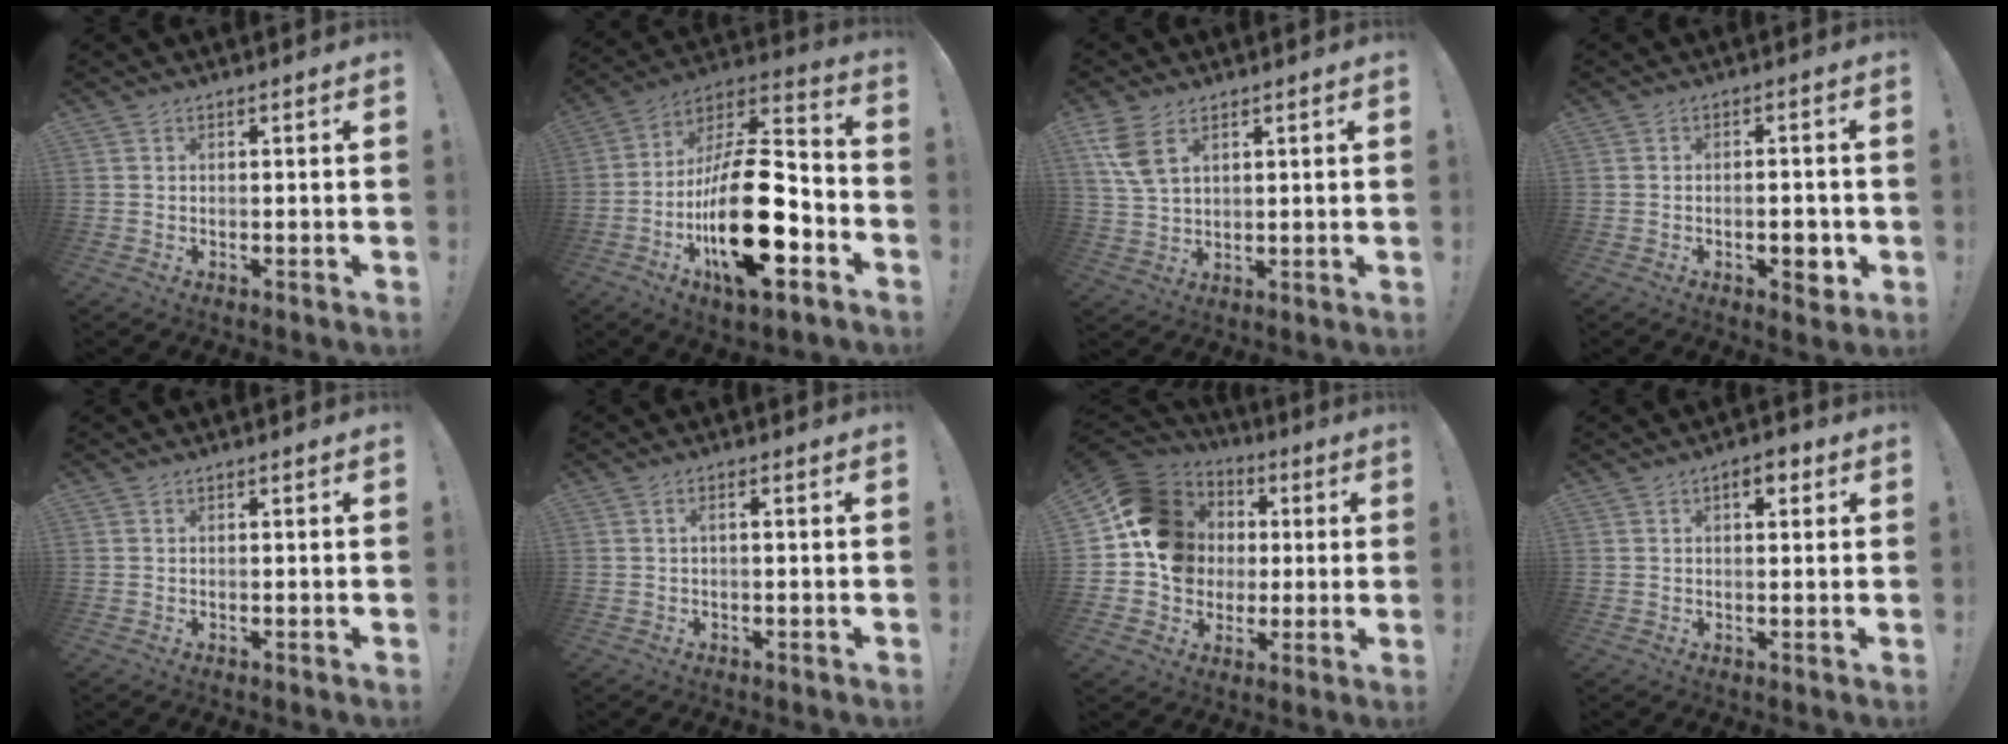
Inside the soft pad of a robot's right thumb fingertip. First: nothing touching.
{"total": 27.5, "force": [-8.0, 11.2, 23.8], "torque": [-0.428, 0.042, -0.126]}
{"total": 8.5, "force": [4.1, 4.8, 5.7], "torque": [-0.117, -0.009, 0.078]}
{"total": 4.7, "force": [-1.8, 2.1, 3.8], "torque": [-0.039, 0.004, -0.031]}
{"total": 0.0}
{"total": 1.8, "force": [-0.4, 0.1, 1.7], "torque": [-0.031, 0.004, -0.009]}
{"total": 17.1, "force": [1.4, 15.0, 8.1], "torque": [-0.113, 0.008, 0.046]}
{"total": 3.8, "force": [1.6, 2.0, 2.9], "torque": [-0.029, -0.001, 0.021]}